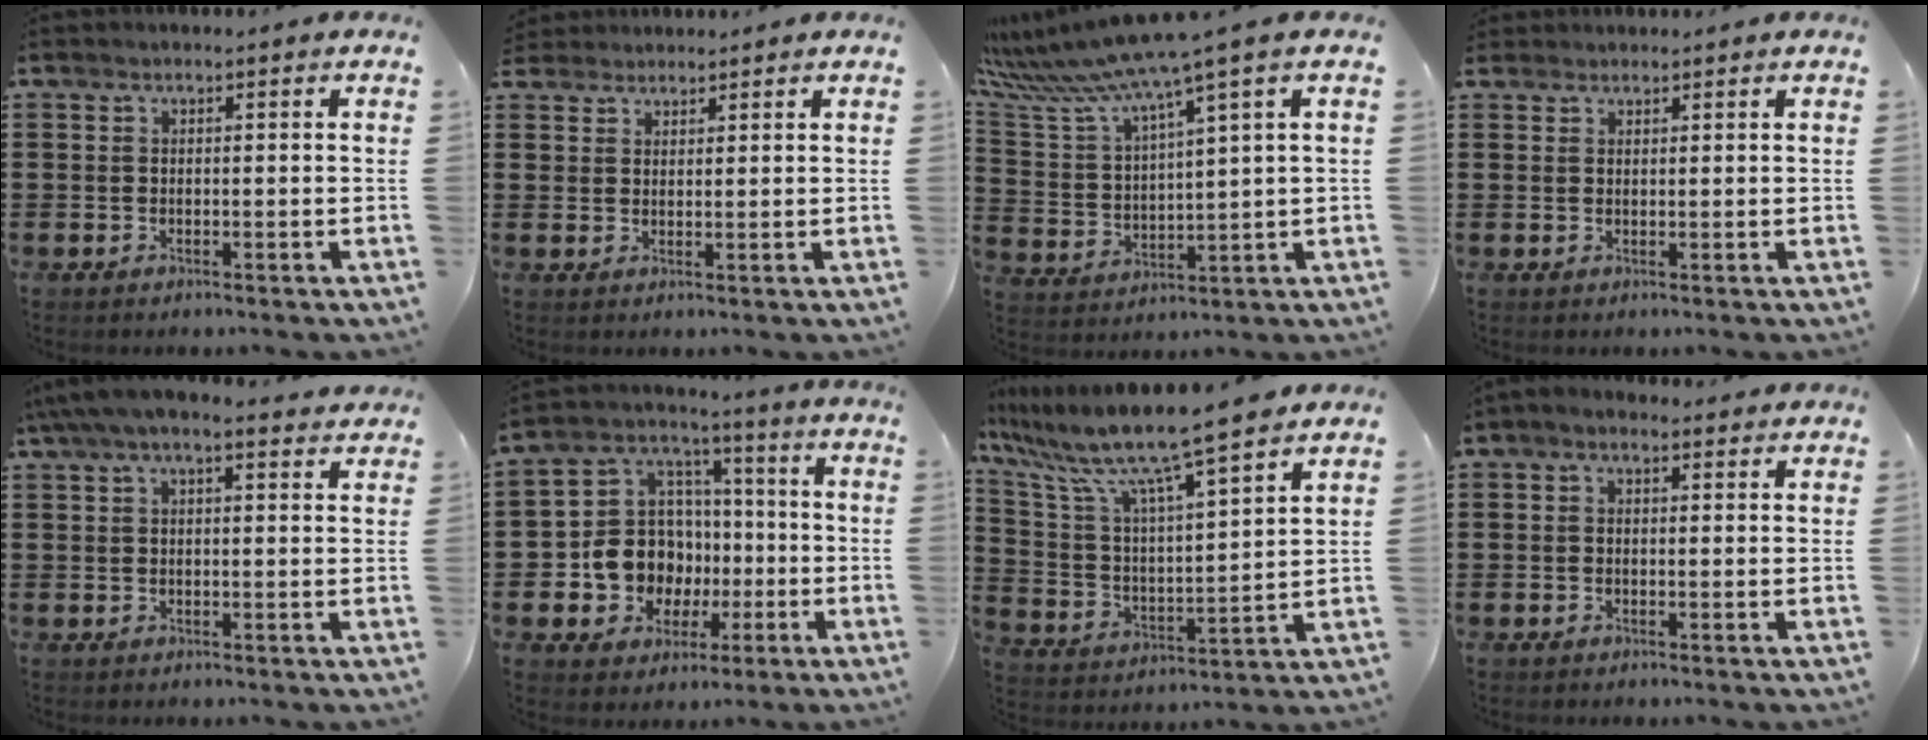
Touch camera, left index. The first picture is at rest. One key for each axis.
{"total": 2.3, "fx": 2.0, "fy": 1.1, "fz": -0.2, "tx": -0.005, "ty": 0.007, "tz": 0.039}
{"total": 7.9, "fx": 6.5, "fy": -0.6, "fz": 4.5, "tx": -0.124, "ty": -0.051, "tz": 0.102}
{"total": 1.3, "fx": 1.2, "fy": 0.5, "fz": 0.0, "tx": -0.004, "ty": 0.002, "tz": 0.025}
{"total": 4.4, "fx": 3.1, "fy": 1.2, "fz": 3.0, "tx": -0.065, "ty": 0.003, "tz": 0.055}
{"total": 10.7, "fx": -1.7, "fy": 10.0, "fz": 3.4, "tx": -0.123, "ty": 0.006, "tz": -0.026}
{"total": 10.2, "fx": 8.5, "fy": 0.2, "fz": 5.6, "tx": -0.145, "ty": -0.052, "tz": 0.138}
{"total": 1.3, "fx": 0.3, "fy": 0.9, "fz": 0.9, "tx": -0.020, "ty": 0.006, "tz": 0.004}